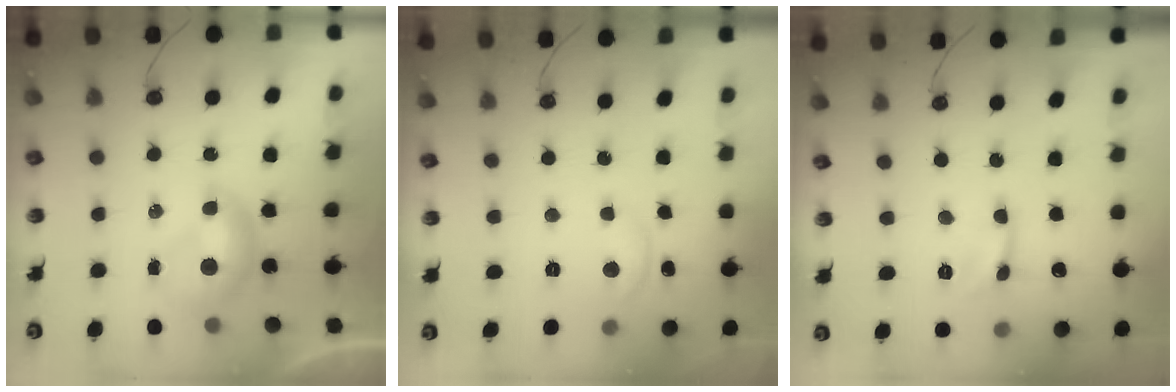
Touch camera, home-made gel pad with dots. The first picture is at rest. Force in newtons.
{"total": 1.4, "press": 1.4, "slide": 0.4}
{"total": 2.0, "press": 1.9, "slide": 0.5}